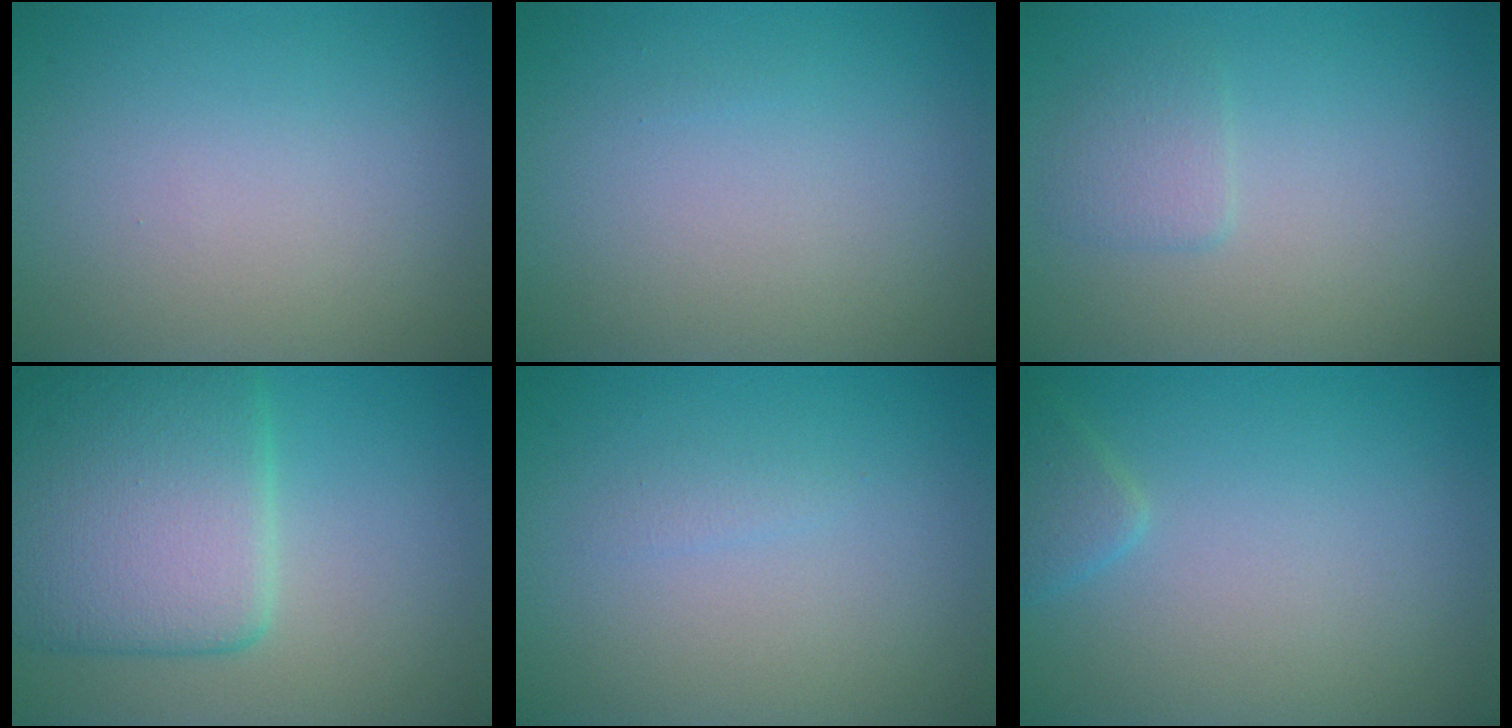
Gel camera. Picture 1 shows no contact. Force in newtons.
{"total": 0.0}
{"total": 1.4, "press": 1.4, "slide": 0.1}
{"total": 8.6, "press": 8.6, "slide": 0.6}
{"total": 0.7, "press": 0.7, "slide": 0.0}
{"total": 1.4, "press": 1.4, "slide": 0.1}